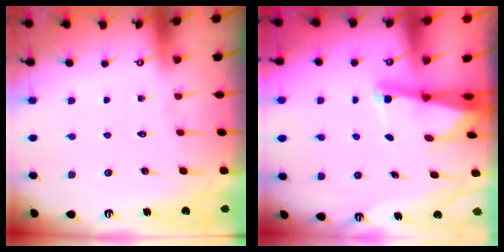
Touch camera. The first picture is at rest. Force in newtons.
{"total": 2.6, "press": 2.6, "slide": 0.3}